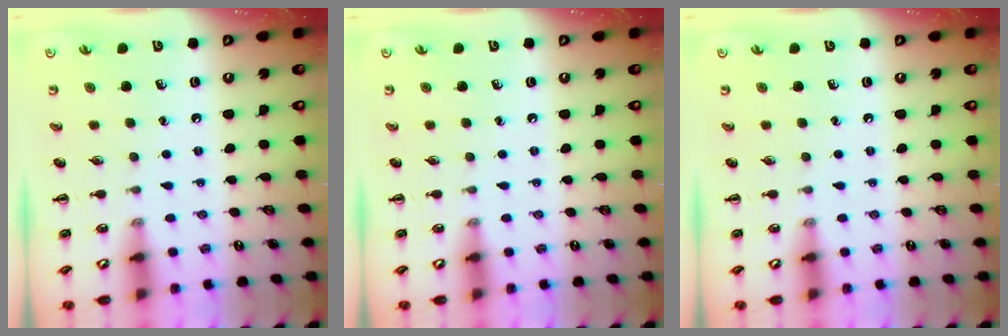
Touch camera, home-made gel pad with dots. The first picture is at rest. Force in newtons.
{"total": 0.0}
{"total": 0.0}